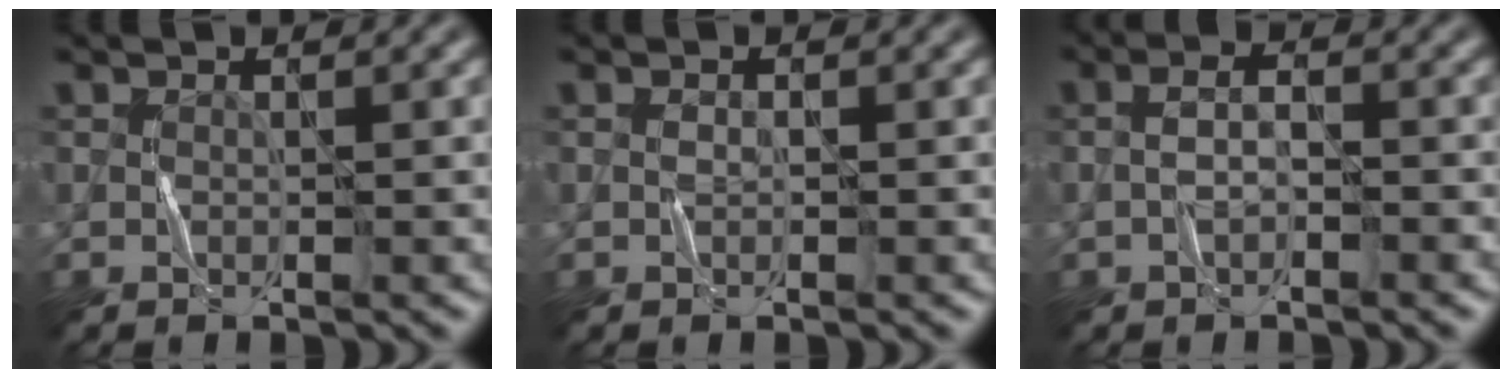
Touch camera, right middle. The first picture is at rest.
{"total": 0.6, "force": [-0.2, 0.3, 0.5], "torque": [-0.010, 0.002, -0.004]}
{"total": 2.0, "force": [-0.9, 0.7, 1.7], "torque": [-0.033, 0.006, -0.023]}